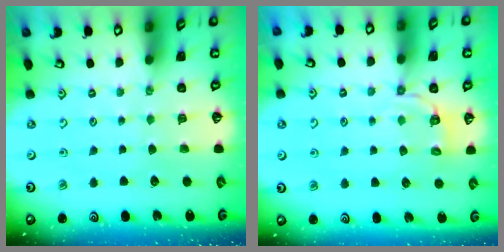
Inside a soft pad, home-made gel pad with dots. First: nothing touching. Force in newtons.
{"total": 3.3, "press": 2.8, "slide": 1.8}